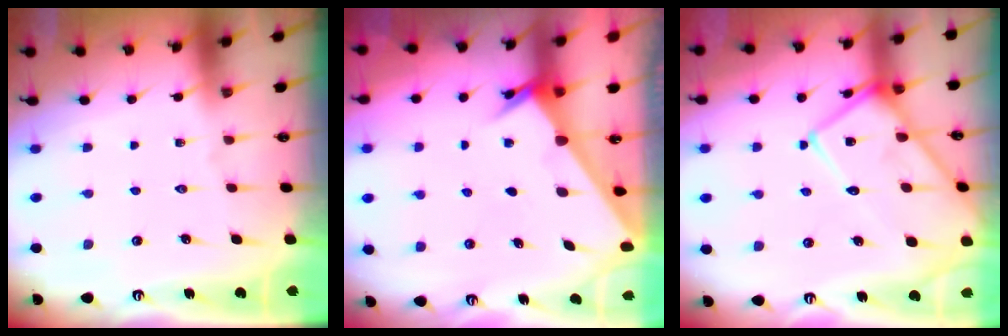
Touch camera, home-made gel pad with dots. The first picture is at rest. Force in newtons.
{"total": 2.5, "press": 2.5, "slide": 0.2}
{"total": 16.1, "press": 16.0, "slide": 1.4}